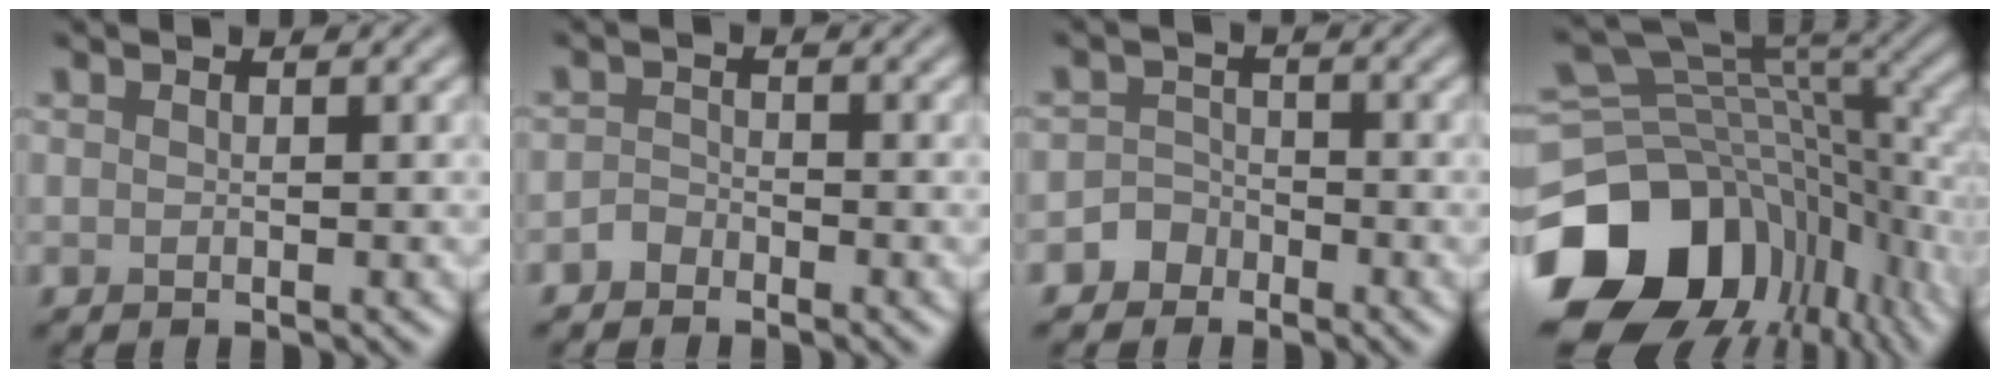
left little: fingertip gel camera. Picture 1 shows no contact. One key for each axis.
{"total": 1.3, "fx": -1.1, "fy": 0.7, "fz": 0.2, "tx": -0.001, "ty": 0.006, "tz": -0.024}
{"total": 2.0, "fx": -1.3, "fy": 1.5, "fz": 0.1, "tx": 0.015, "ty": 0.010, "tz": -0.033}
{"total": 17.1, "fx": -6.5, "fy": 12.4, "fz": 9.9, "tx": -0.208, "ty": -0.027, "tz": -0.093}